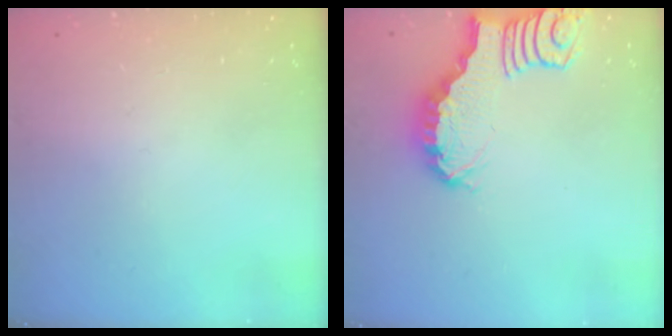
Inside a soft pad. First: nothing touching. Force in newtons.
{"total": 2.5, "press": 2.4, "slide": 0.5}